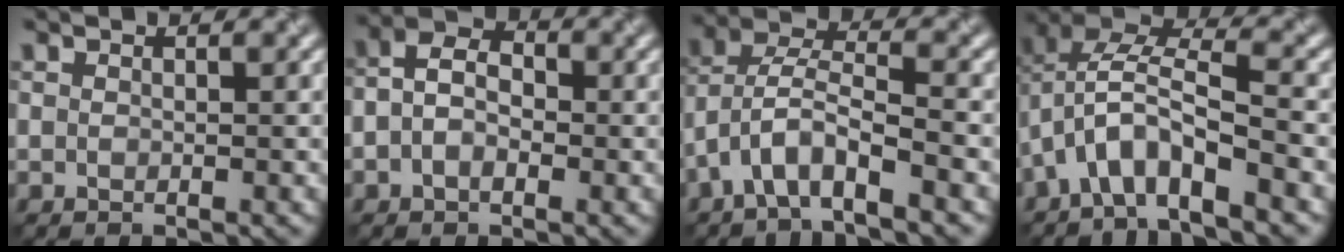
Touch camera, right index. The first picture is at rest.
{"total": 3.6, "force": [-0.4, 2.4, 2.6], "torque": [-0.049, 0.008, -0.017]}
{"total": 5.1, "force": [-2.8, 1.6, 3.9], "torque": [-0.074, 0.009, -0.059]}
{"total": 6.7, "force": [-2.9, 2.5, 5.6], "torque": [-0.107, 0.017, -0.059]}